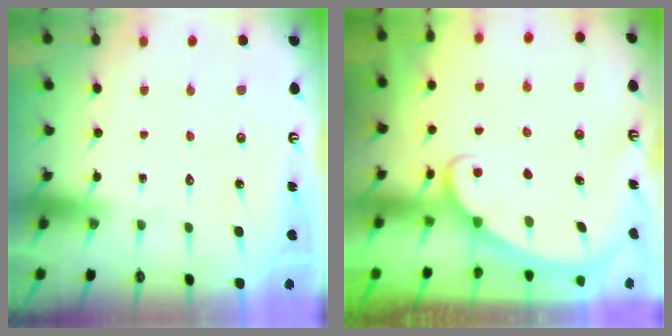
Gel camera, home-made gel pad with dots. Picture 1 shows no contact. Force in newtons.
{"total": 2.2, "press": 2.2, "slide": 0.3}